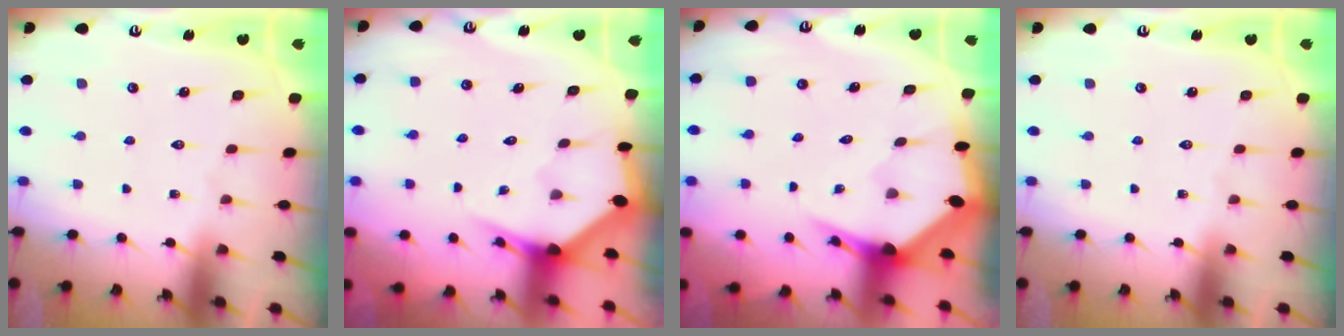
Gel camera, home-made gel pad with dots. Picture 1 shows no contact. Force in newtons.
{"total": 3.3, "press": 3.3, "slide": 0.5}
{"total": 4.4, "press": 4.4, "slide": 0.2}
{"total": 0.0}